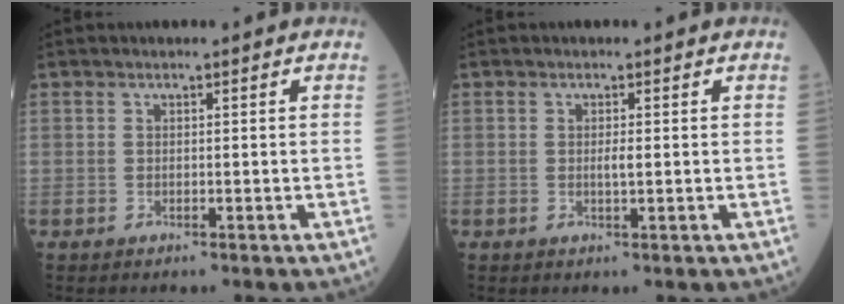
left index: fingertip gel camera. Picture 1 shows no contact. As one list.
[{"total": 1.2, "force": [0.0, 0.2, 1.2], "torque": [-0.023, -0.001, 0.001]}]